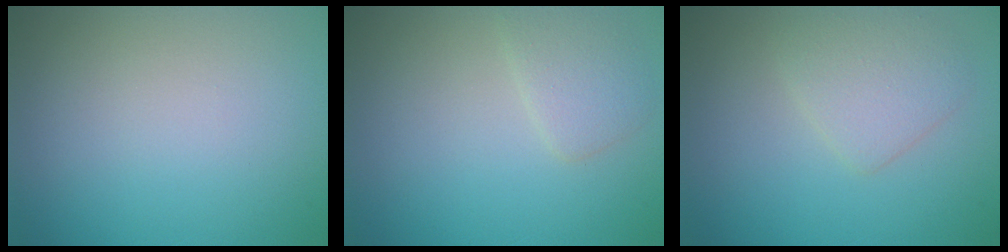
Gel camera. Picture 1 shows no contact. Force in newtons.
{"total": 1.9, "press": 1.9, "slide": 0.0}
{"total": 2.6, "press": 2.6, "slide": 0.0}